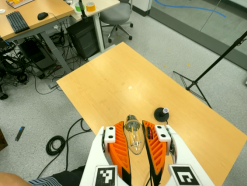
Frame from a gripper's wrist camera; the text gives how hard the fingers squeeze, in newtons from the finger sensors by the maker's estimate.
{"total": 21.4, "left": 24.4, "right": 18.4}